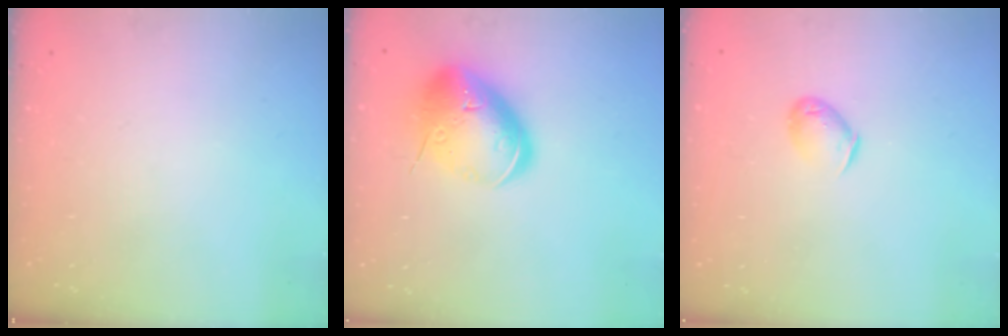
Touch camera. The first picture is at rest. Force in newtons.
{"total": 18.4, "press": 18.1, "slide": 3.1}
{"total": 4.4, "press": 4.4, "slide": 0.7}